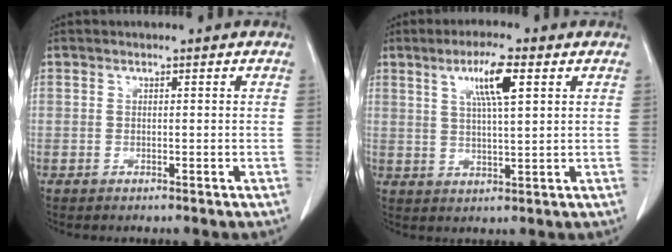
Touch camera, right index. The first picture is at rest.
{"total": 6.8, "force": [2.9, 0.5, 6.1], "torque": [-0.112, 0.003, 0.051]}